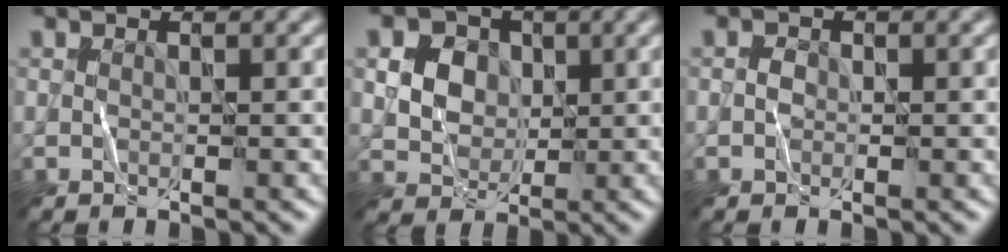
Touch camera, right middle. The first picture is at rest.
{"total": 5.5, "force": [1.5, 4.7, 2.5], "torque": [-0.052, 0.014, 0.017]}
{"total": 0.8, "force": [-0.3, 0.7, 0.2], "torque": [-0.005, 0.002, -0.007]}